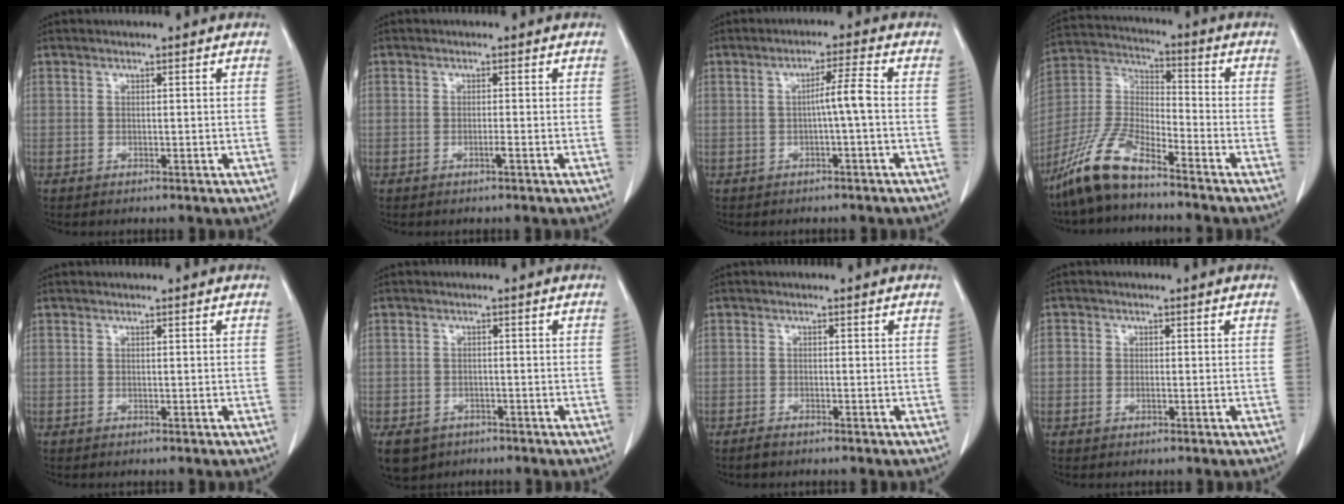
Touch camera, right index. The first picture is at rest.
{"total": 0.9, "force": [-0.4, 0.0, 0.9], "torque": [-0.019, -0.001, -0.006]}
{"total": 3.8, "force": [-0.5, -0.5, 3.7], "torque": [-0.062, 0.007, -0.007]}
{"total": 11.0, "force": [-8.7, 2.3, 6.4], "torque": [-0.147, -0.002, -0.175]}
{"total": 0.0}
{"total": 7.0, "force": [-3.9, 5.5, 1.9], "torque": [-0.042, 0.000, -0.054]}
{"total": 1.1, "force": [-1.0, 0.3, 0.5], "torque": [-0.015, -0.002, -0.016]}
{"total": 1.9, "force": [-0.2, 1.6, 1.0], "torque": [-0.019, 0.006, -0.005]}